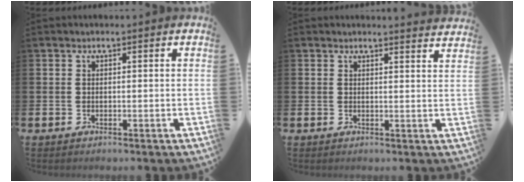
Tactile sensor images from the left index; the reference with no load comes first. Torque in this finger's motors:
{"motor_torque": [1.06, -1.07, 0.08, -0.02]}